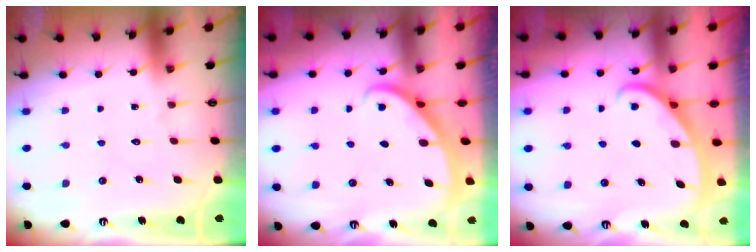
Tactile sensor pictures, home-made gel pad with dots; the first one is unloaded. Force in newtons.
{"total": 2.2, "press": 2.2, "slide": 0.1}
{"total": 2.5, "press": 2.5, "slide": 0.2}